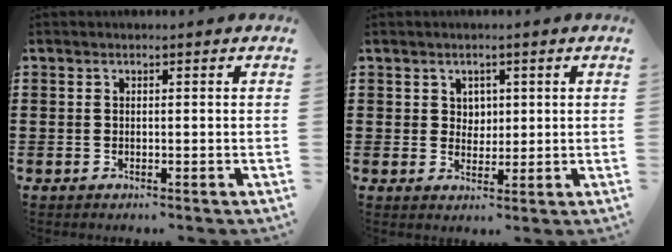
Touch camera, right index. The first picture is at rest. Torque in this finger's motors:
{"motor_torque": [-0.49, 0.69, 0.01, -0.01]}